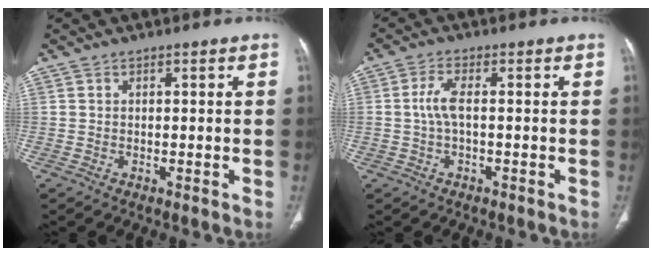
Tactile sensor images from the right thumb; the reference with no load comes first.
{"total": 3.9, "force": [-0.1, 1.5, 3.7], "torque": [-0.090, 0.007, -0.005]}